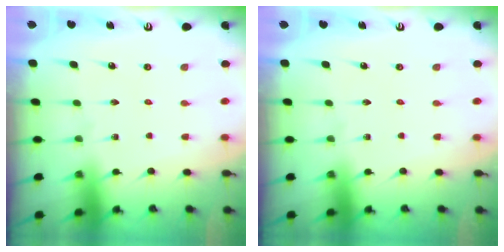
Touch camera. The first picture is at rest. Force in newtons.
{"total": 0.0}